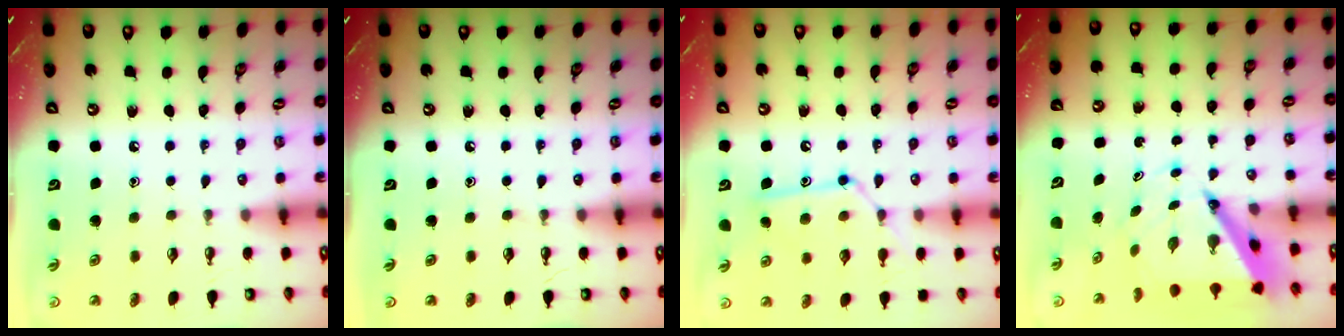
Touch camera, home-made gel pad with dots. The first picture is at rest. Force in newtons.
{"total": 0.0}
{"total": 13.3, "press": 13.3, "slide": 1.0}
{"total": 7.3, "press": 7.3, "slide": 0.7}